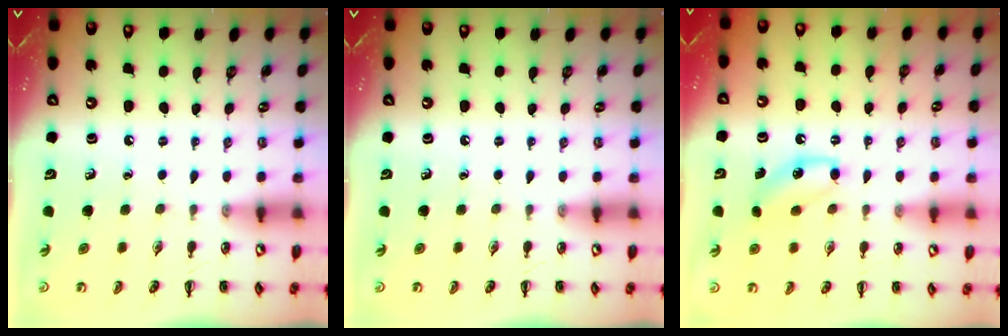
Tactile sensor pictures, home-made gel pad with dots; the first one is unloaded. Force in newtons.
{"total": 0.0}
{"total": 5.8, "press": 5.5, "slide": 1.7}